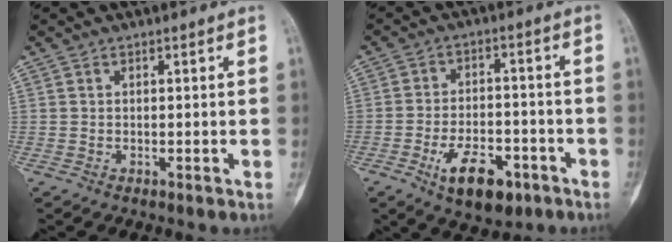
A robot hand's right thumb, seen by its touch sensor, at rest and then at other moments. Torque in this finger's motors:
{"motor_torque": [0.13, 0.35, 0.28, 0.04, -0.02]}